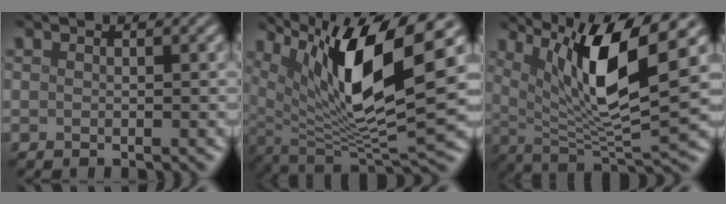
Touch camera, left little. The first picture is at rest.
{"total": 12.9, "force": [5.5, 3.2, 11.2], "torque": [-0.203, -0.003, 0.107]}
{"total": 10.1, "force": [4.2, 2.2, 8.9], "torque": [-0.146, -0.012, 0.081]}